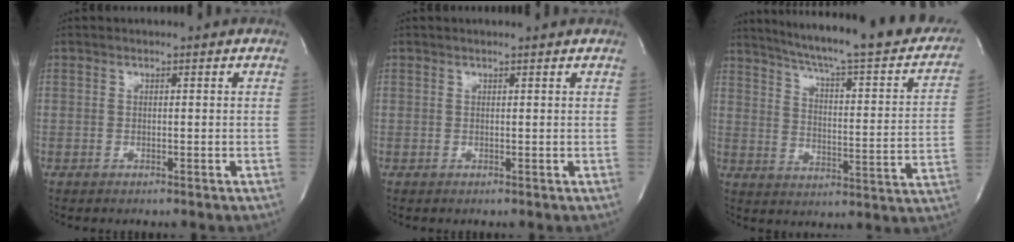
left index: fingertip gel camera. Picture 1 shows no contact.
{"total": 1.6, "force": [1.5, -0.2, 0.5], "torque": [-0.013, 0.007, 0.019]}
{"total": 26.9, "force": [22.3, 3.4, 14.6], "torque": [-0.215, -0.035, 0.281]}